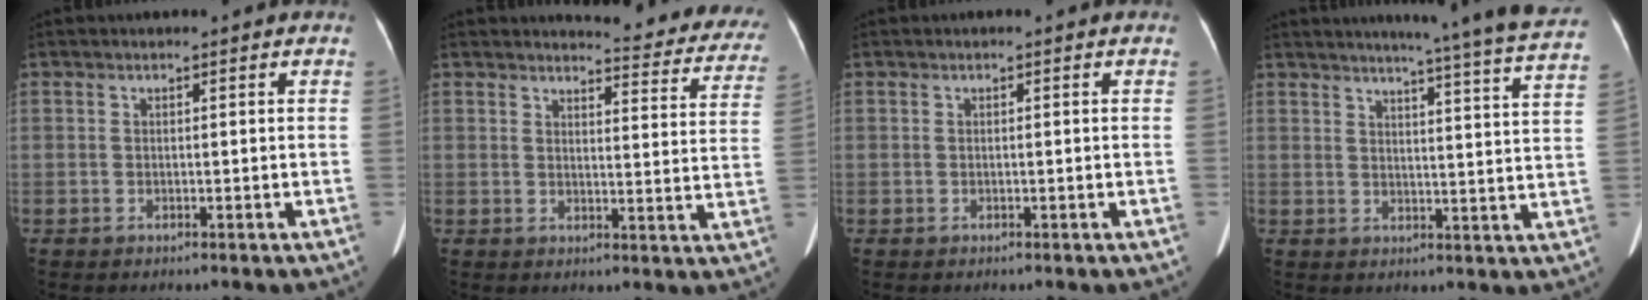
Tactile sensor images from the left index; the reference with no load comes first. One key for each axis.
{"total": 15.5, "fx": 14.9, "fy": 2.6, "fz": 3.4, "tx": -0.008, "ty": -0.076, "tz": 0.137}
{"total": 0.0}
{"total": 20.5, "fx": 18.8, "fy": -1.7, "fz": 8.1, "tx": -0.115, "ty": -0.077, "tz": 0.212}